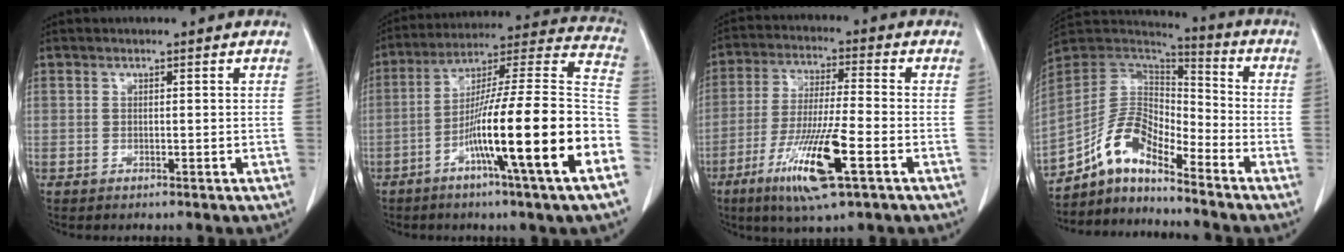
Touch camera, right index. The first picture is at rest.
{"total": 23.2, "force": [-8.4, -0.6, 21.6], "torque": [-0.294, -0.006, -0.142]}
{"total": 13.2, "force": [-5.7, 0.8, 11.9], "torque": [-0.232, -0.025, -0.100]}
{"total": 10.2, "force": [-7.9, 3.4, 5.5], "torque": [-0.114, 0.040, -0.148]}